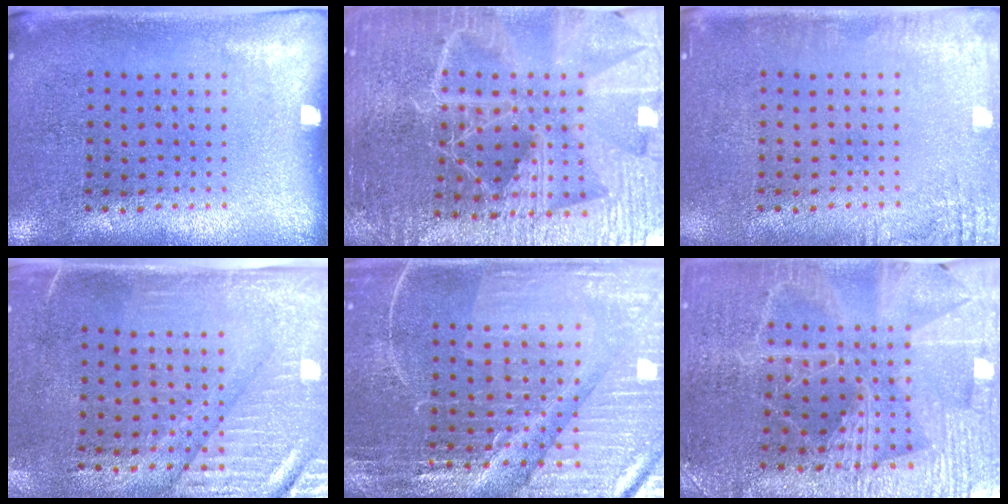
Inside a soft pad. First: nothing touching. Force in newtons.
{"total": 5.7, "press": 5.1, "slide": 2.6}
{"total": 2.0, "press": 2.0, "slide": 0.2}
{"total": 3.1, "press": 2.6, "slide": 1.6}
{"total": 4.5, "press": 4.4, "slide": 1.3}
{"total": 3.4, "press": 3.3, "slide": 0.7}